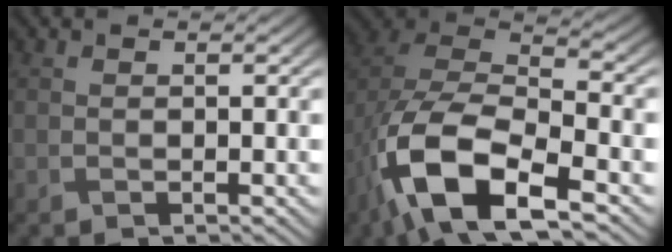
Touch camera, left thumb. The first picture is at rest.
{"total": 14.3, "force": [-6.4, 6.9, 10.7], "torque": [-0.237, -0.030, -0.124]}